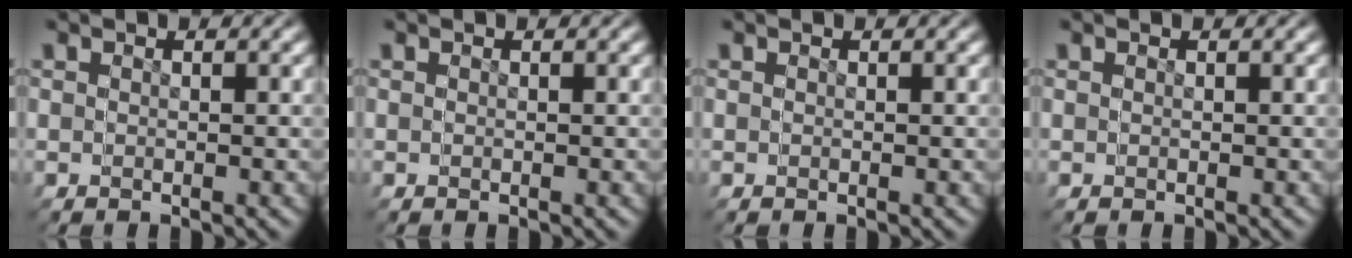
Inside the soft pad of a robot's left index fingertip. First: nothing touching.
{"total": 0.0}
{"total": 0.0}
{"total": 0.0}